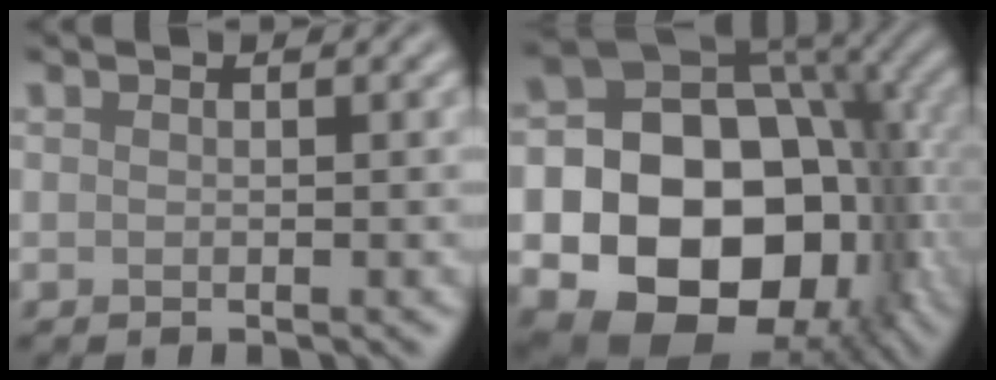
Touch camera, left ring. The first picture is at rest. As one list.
[{"total": 19.3, "force": [-4.6, 15.0, 11.3], "torque": [-0.141, -0.020, -0.081]}]